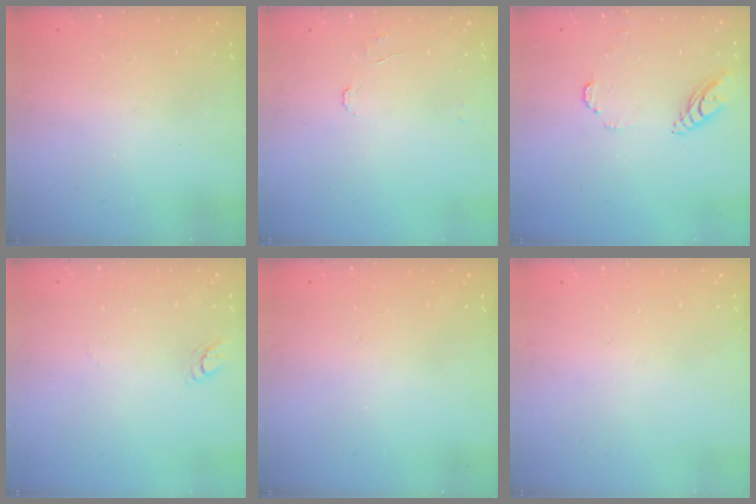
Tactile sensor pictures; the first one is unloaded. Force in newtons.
{"total": 5.2, "press": 5.2, "slide": 0.4}
{"total": 8.9, "press": 8.9, "slide": 0.9}
{"total": 3.2, "press": 3.2, "slide": 0.3}
{"total": 0.0}
{"total": 0.0}